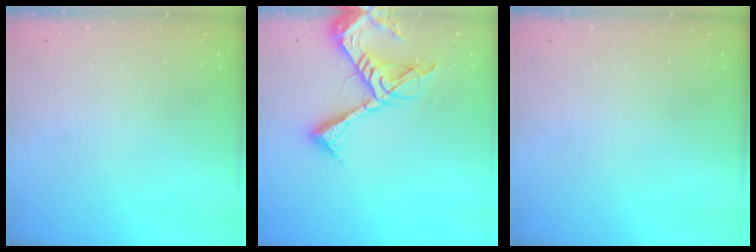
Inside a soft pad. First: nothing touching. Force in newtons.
{"total": 16.1, "press": 16.0, "slide": 1.9}
{"total": 0.0}